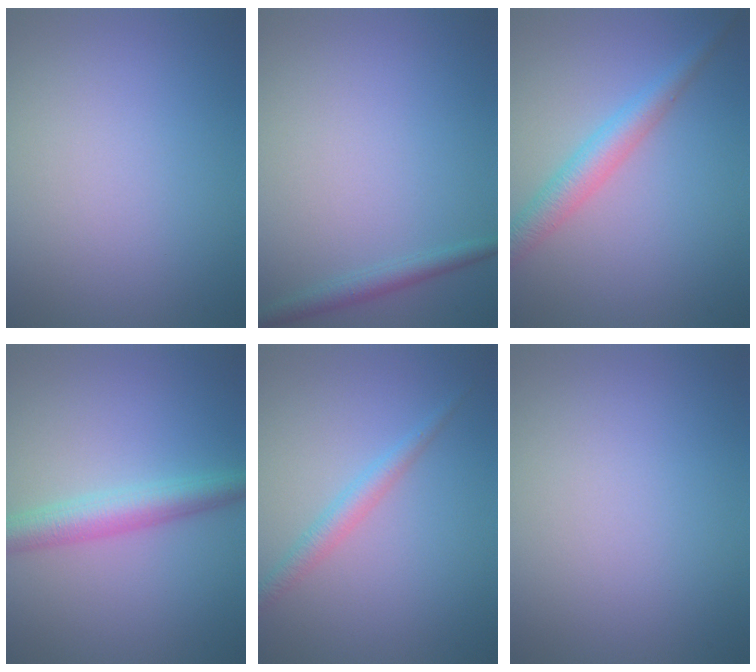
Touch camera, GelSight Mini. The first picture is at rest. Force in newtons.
{"total": 1.6, "press": 1.6, "slide": 0.0}
{"total": 3.3, "press": 3.3, "slide": 0.1}
{"total": 3.9, "press": 3.9, "slide": 0.2}
{"total": 1.9, "press": 1.9, "slide": 0.1}
{"total": 0.0}